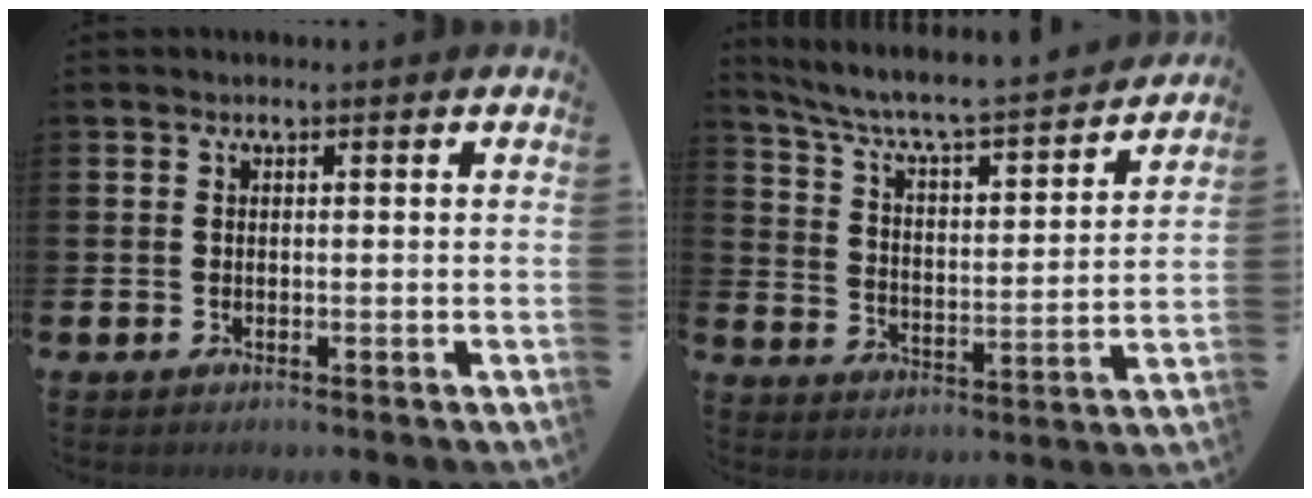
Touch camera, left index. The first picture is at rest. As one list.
[{"total": 6.5, "force": [5.9, 0.9, 2.6], "torque": [-0.083, -0.050, 0.093]}]